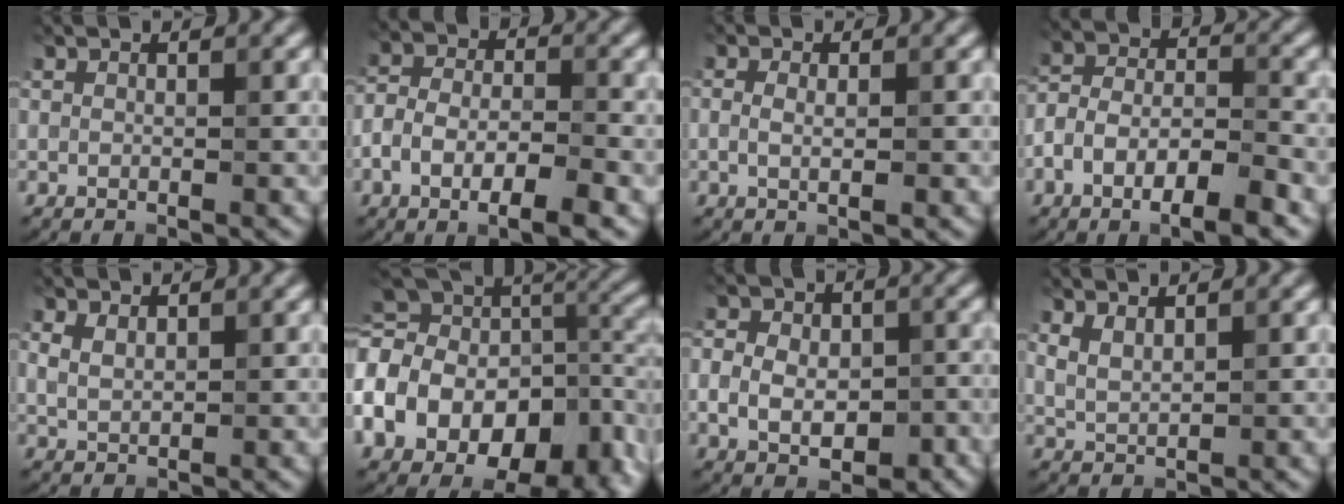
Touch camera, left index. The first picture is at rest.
{"total": 5.9, "force": [-2.6, 2.8, 4.5], "torque": [-0.078, 0.000, -0.053]}
{"total": 1.8, "force": [0.0, 0.8, 1.6], "torque": [-0.022, -0.003, -0.003]}
{"total": 6.9, "force": [-3.7, 2.9, 5.1], "torque": [-0.085, 0.005, -0.072]}
{"total": 1.7, "force": [0.8, 1.0, 1.1], "torque": [-0.024, 0.000, 0.021]}
{"total": 19.6, "force": [-5.7, 12.8, 13.7], "torque": [-0.270, -0.004, -0.059]}
{"total": 6.9, "force": [-1.4, 5.1, 4.5], "torque": [-0.041, 0.003, -0.034]}
{"total": 1.7, "force": [1.3, 0.6, 1.0], "torque": [-0.026, -0.003, 0.030]}